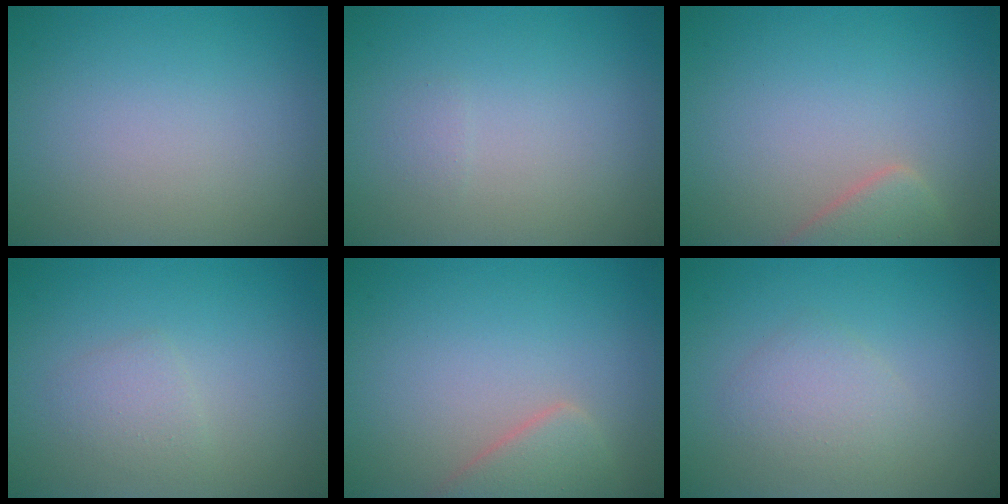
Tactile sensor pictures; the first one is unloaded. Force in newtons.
{"total": 0.5, "press": 0.5, "slide": 0.1}
{"total": 2.8, "press": 2.8, "slide": 0.2}
{"total": 1.5, "press": 1.5, "slide": 0.0}
{"total": 2.8, "press": 2.8, "slide": 0.2}
{"total": 2.1, "press": 2.1, "slide": 0.0}